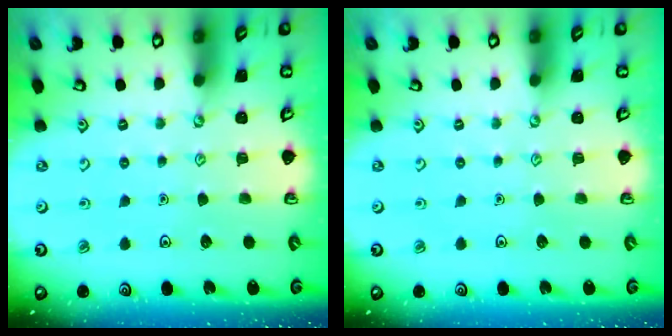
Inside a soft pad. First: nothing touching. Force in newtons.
{"total": 0.0}